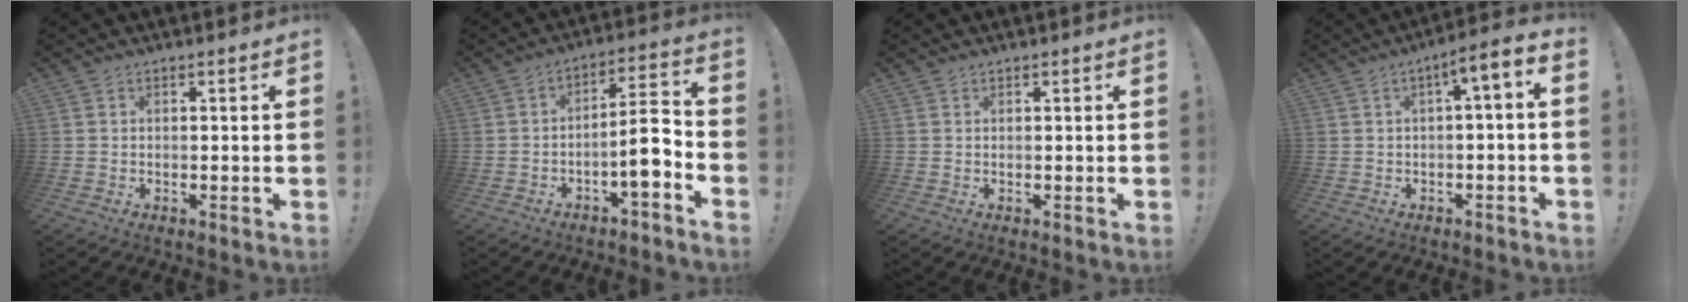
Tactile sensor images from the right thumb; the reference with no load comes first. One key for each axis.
{"total": 9.6, "fx": -3.9, "fy": 2.5, "fz": 8.5, "tx": -0.129, "ty": 0.017, "tz": -0.070}
{"total": 0.5, "fx": 0.5, "fy": 0.2, "fz": 0.0, "tx": 0.002, "ty": -0.002, "tz": 0.010}
{"total": 5.6, "fx": 0.3, "fy": 0.8, "fz": 5.6, "tx": -0.086, "ty": -0.005, "tz": 0.001}